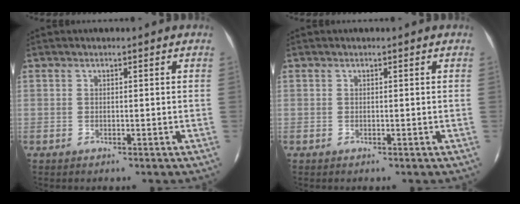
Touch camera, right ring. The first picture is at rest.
{"total": 0.0}